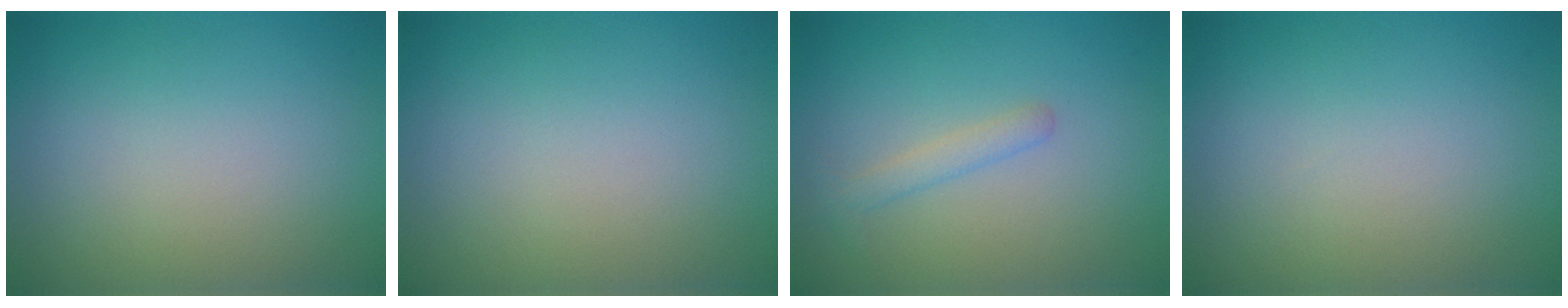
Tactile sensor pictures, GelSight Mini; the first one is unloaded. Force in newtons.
{"total": 0.0}
{"total": 1.6, "press": 1.6, "slide": 0.0}
{"total": 0.0}